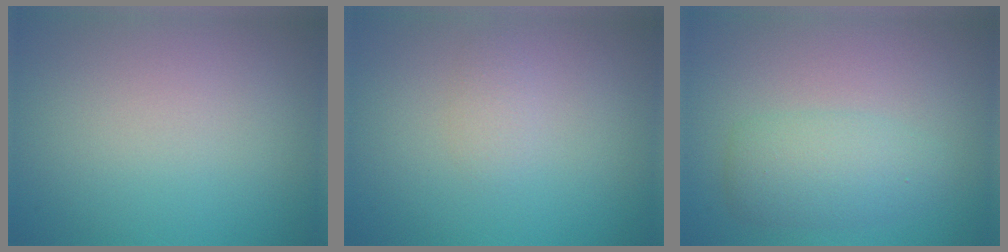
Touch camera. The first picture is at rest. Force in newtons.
{"total": 1.1, "press": 1.1, "slide": 0.0}
{"total": 3.5, "press": 3.5, "slide": 0.2}